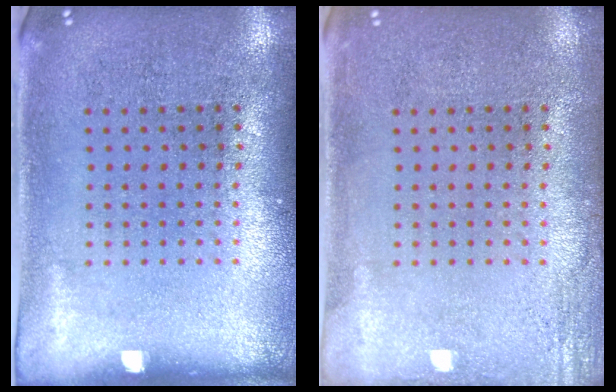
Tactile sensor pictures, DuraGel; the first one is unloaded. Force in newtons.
{"total": 1.8, "press": 1.8, "slide": 0.2}